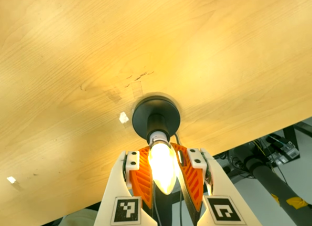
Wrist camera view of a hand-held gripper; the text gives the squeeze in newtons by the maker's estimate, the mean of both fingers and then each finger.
{"total": 25.7, "left": 24.5, "right": 26.9}